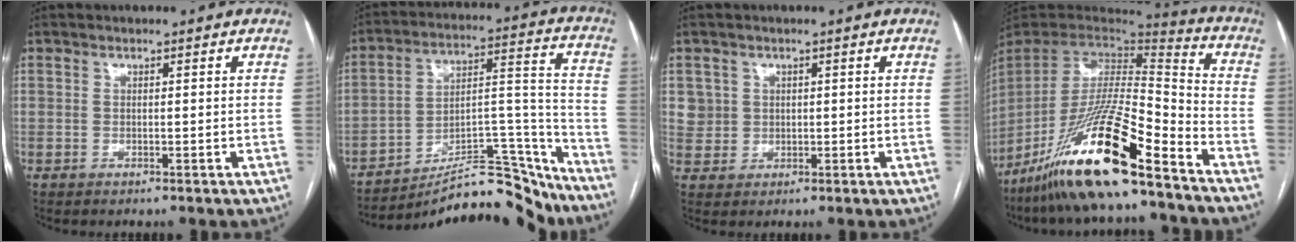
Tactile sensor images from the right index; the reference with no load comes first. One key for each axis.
{"total": 22.2, "fx": -20.5, "fy": 3.6, "fz": 7.9, "tx": -0.099, "ty": 0.037, "tz": -0.310}
{"total": 3.1, "fx": 1.1, "fy": 2.9, "fz": -0.1, "tx": 0.017, "ty": 0.004, "tz": 0.019}
{"total": 21.3, "fx": -14.8, "fy": 2.1, "fz": 15.2, "tx": -0.304, "ty": -0.029, "tz": -0.272}